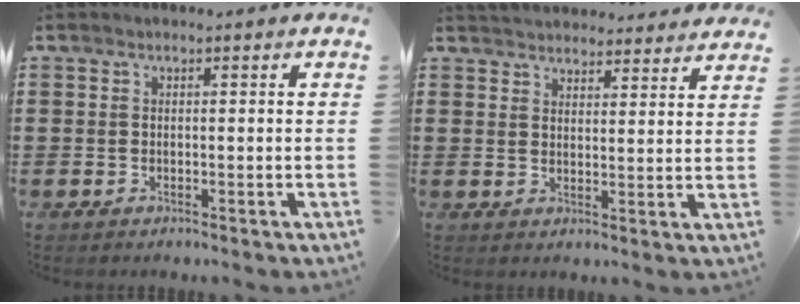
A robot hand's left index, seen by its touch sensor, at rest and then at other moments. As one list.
[{"total": 3.5, "force": [3.5, 0.0, -0.1], "torque": [-0.010, -0.017, 0.063]}]